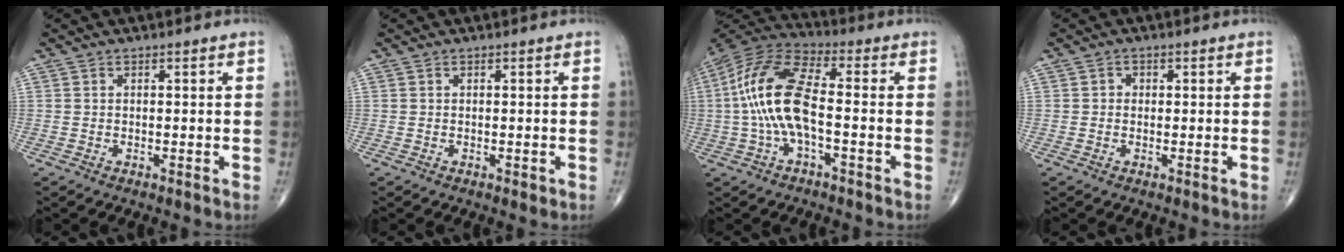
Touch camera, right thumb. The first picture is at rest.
{"total": 0.5, "force": [-0.2, 0.3, 0.4], "torque": [0.000, 0.000, -0.003]}
{"total": 14.6, "force": [-1.2, 5.6, 13.4], "torque": [-0.291, 0.039, -0.029]}
{"total": 1.1, "force": [0.1, 1.0, 0.4], "torque": [0.000, 0.003, -0.002]}